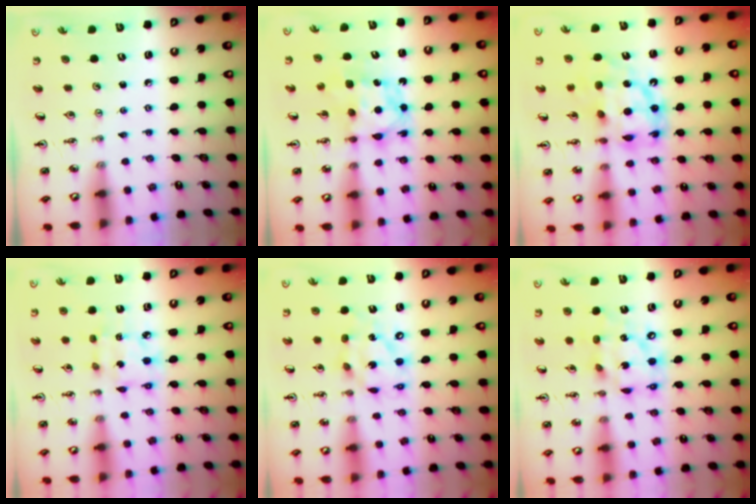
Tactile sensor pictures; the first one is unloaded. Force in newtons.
{"total": 6.5, "press": 6.5, "slide": 0.3}
{"total": 14.6, "press": 14.5, "slide": 1.2}
{"total": 6.4, "press": 6.4, "slide": 0.3}
{"total": 13.7, "press": 13.6, "slide": 1.3}
{"total": 14.3, "press": 14.2, "slide": 1.8}